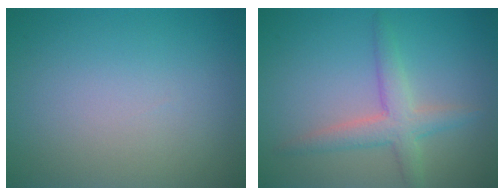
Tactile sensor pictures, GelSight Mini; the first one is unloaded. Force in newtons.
{"total": 3.2, "press": 3.2, "slide": 0.1}